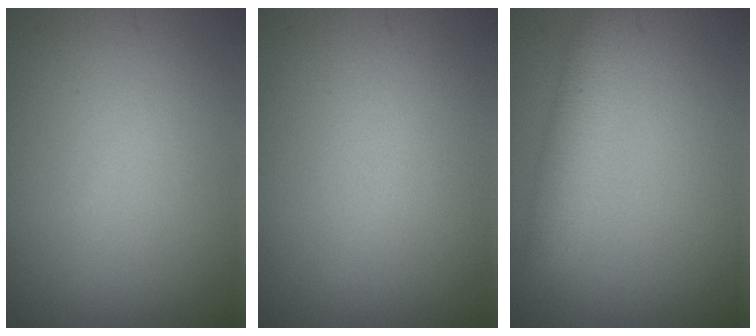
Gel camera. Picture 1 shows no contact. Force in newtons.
{"total": 0.0}
{"total": 2.4, "press": 2.4, "slide": 0.1}